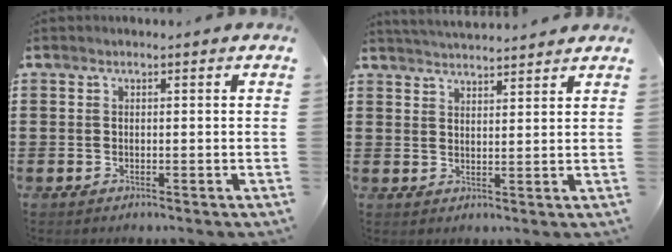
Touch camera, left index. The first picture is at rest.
{"total": 3.1, "force": [3.1, -0.4, 0.2], "torque": [-0.012, -0.012, 0.057]}